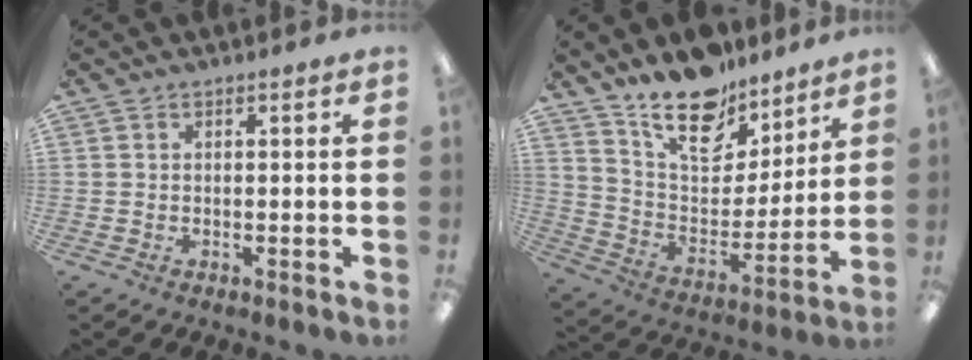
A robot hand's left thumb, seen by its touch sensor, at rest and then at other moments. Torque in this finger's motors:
{"motor_torque": [0.42, 0.33, 1.05, -1.72, 0.08]}